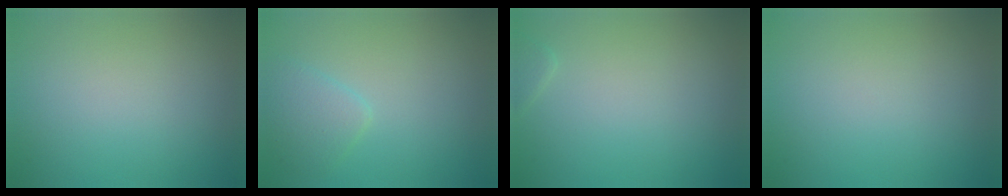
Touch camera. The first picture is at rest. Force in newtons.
{"total": 2.3, "press": 2.3, "slide": 0.1}
{"total": 0.8, "press": 0.8, "slide": 0.0}
{"total": 0.0}